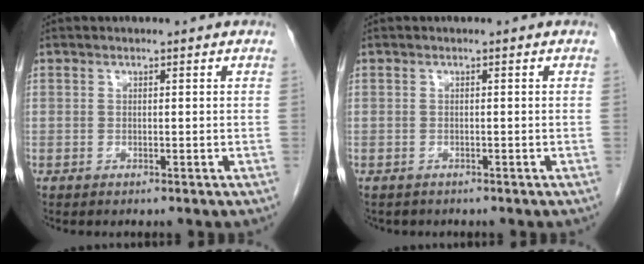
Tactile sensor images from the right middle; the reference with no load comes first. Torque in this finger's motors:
{"motor_torque": [-0.01, 0.02, 0.01, 0.02]}